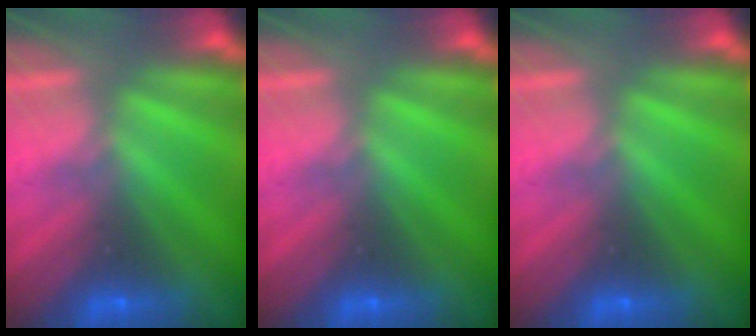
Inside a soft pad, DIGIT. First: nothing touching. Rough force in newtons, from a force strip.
{"total": 0.0}
{"total": 0.0}